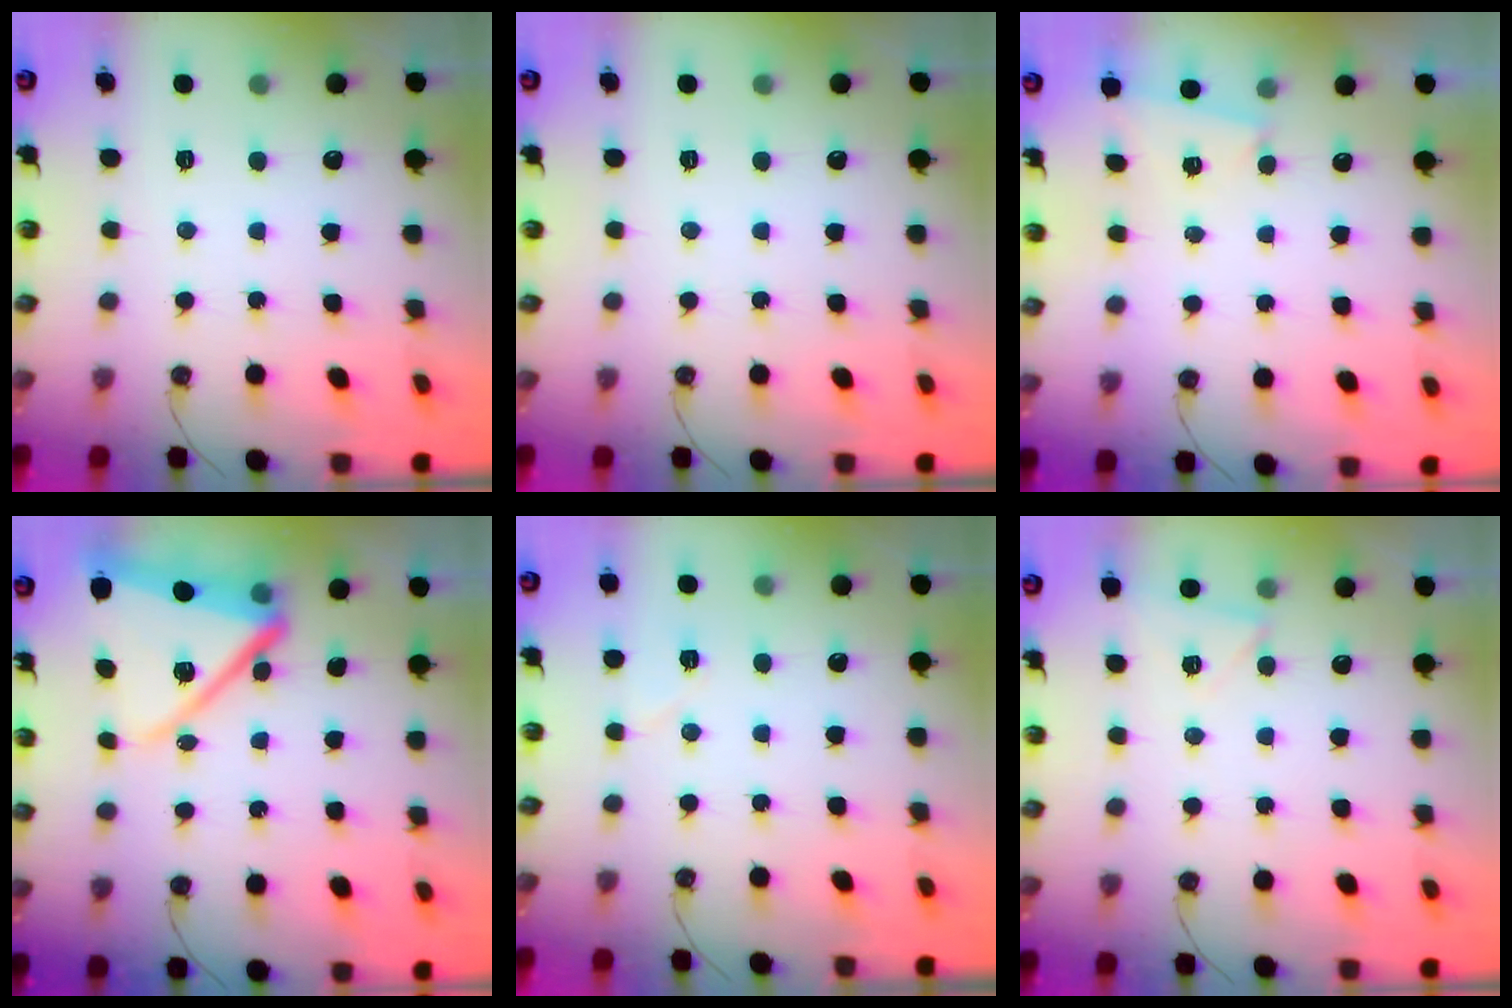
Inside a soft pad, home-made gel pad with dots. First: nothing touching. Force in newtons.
{"total": 0.0}
{"total": 1.5, "press": 1.4, "slide": 0.5}
{"total": 16.8, "press": 16.8, "slide": 1.5}
{"total": 4.7, "press": 4.7, "slide": 0.3}
{"total": 5.1, "press": 5.1, "slide": 0.5}